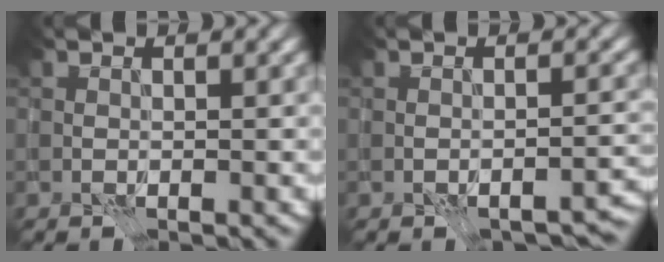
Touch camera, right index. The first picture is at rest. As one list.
[{"total": 2.7, "force": [-2.1, 0.6, 1.6], "torque": [-0.021, 0.005, -0.027]}]